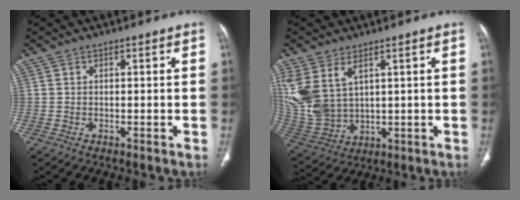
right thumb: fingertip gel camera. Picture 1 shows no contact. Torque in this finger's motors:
{"motor_torque": [-0.10, 0.71, 1.09, 0.96, 0.40]}